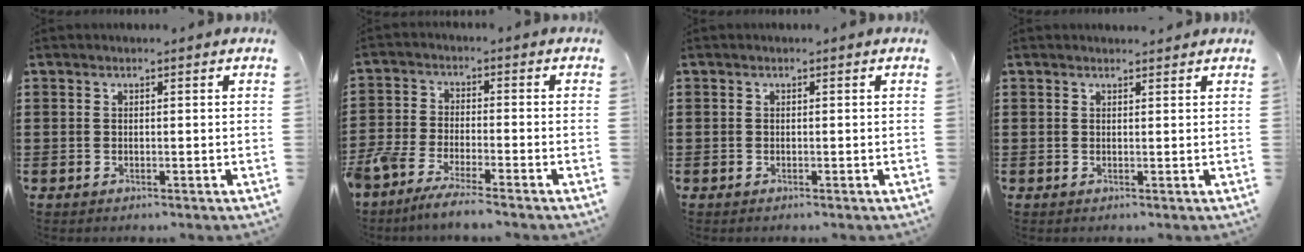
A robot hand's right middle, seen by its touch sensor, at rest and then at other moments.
{"total": 5.0, "force": [-4.8, 0.2, 1.4], "torque": [-0.047, -0.009, -0.100]}
{"total": 0.0}
{"total": 0.9, "force": [0.9, 0.0, 0.0], "torque": [-0.002, -0.002, 0.017]}